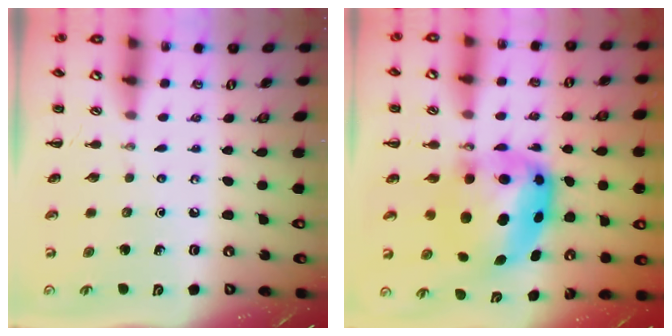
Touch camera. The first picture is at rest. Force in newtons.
{"total": 8.3, "press": 8.0, "slide": 1.9}